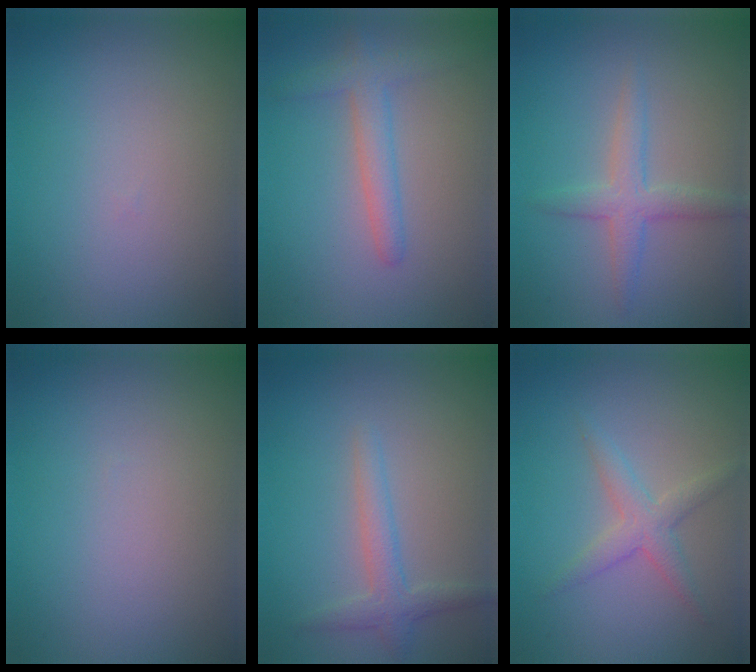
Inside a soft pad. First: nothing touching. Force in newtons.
{"total": 2.6, "press": 2.6, "slide": 0.1}
{"total": 2.7, "press": 2.7, "slide": 0.1}
{"total": 0.0}
{"total": 2.3, "press": 2.3, "slide": 0.1}
{"total": 2.4, "press": 2.4, "slide": 0.1}